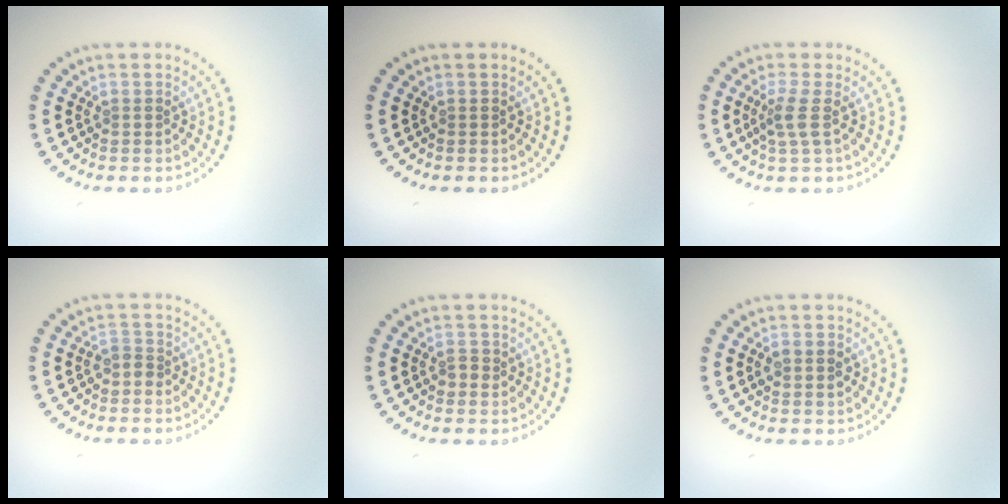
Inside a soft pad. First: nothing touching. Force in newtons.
{"total": 0.0}
{"total": 2.1, "press": 1.6, "slide": 1.3}
{"total": 1.2, "press": 0.9, "slide": 0.8}
{"total": 1.1, "press": 1.1, "slide": 0.3}
{"total": 2.0, "press": 2.0, "slide": 0.1}